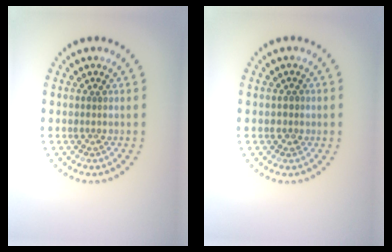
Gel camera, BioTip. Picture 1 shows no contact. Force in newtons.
{"total": 0.9, "press": 0.9, "slide": 0.3}